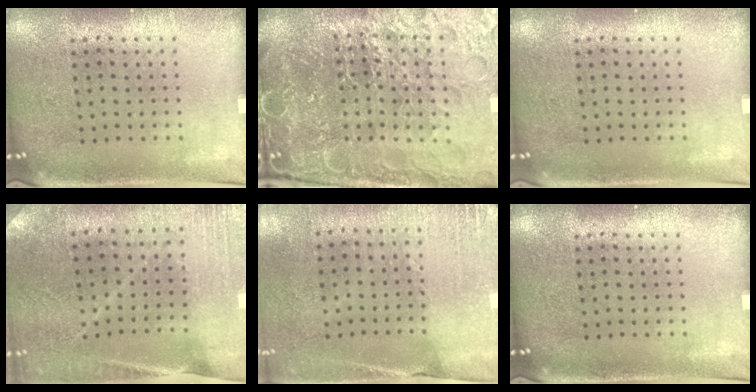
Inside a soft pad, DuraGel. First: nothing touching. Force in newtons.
{"total": 6.6, "press": 5.8, "slide": 3.1}
{"total": 0.0}
{"total": 0.9, "press": 0.9, "slide": 0.1}
{"total": 2.6, "press": 2.5, "slide": 0.8}
{"total": 0.0}